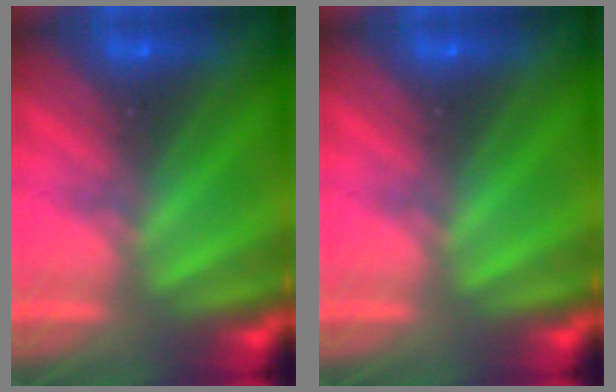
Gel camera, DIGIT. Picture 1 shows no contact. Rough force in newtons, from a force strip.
{"total": 0.0}